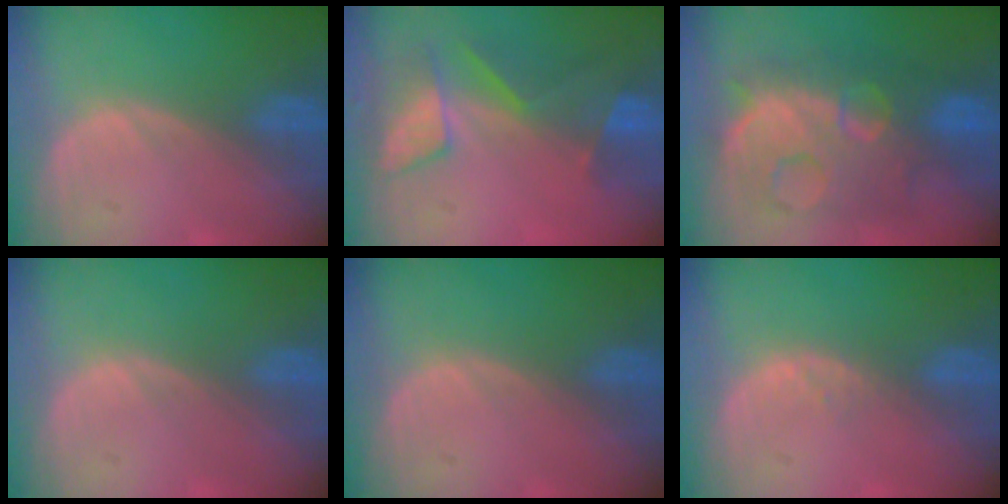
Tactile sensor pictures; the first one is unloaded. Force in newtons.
{"total": 8.5, "press": 7.2, "slide": 4.5}
{"total": 12.3, "press": 12.3, "slide": 1.3}
{"total": 0.0}
{"total": 0.0}
{"total": 1.0, "press": 1.0, "slide": 0.2}